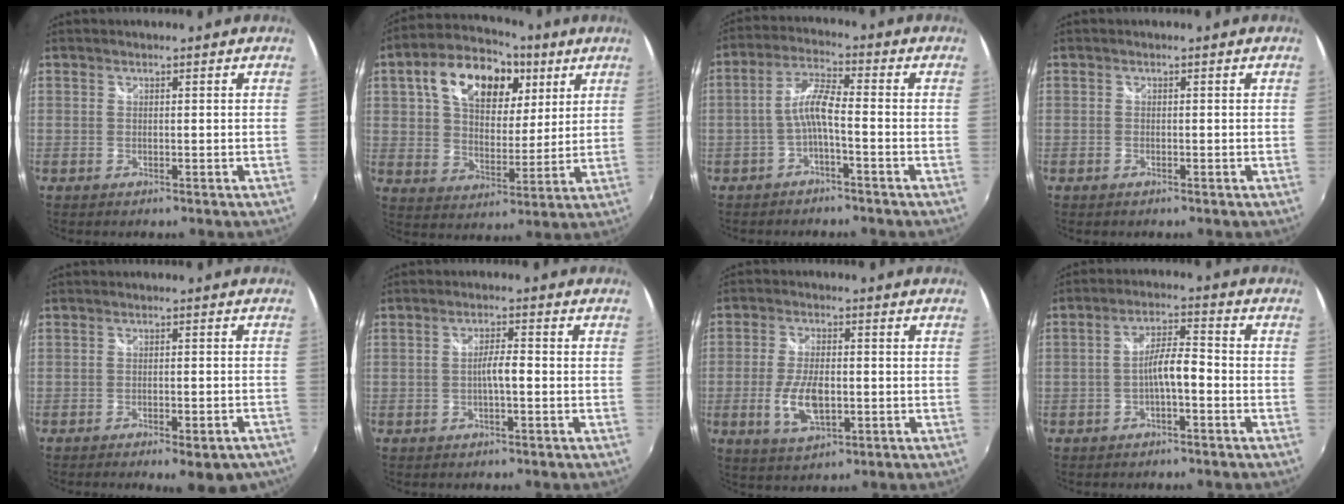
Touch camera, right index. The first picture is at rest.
{"total": 19.5, "force": [8.1, 11.9, 13.1], "torque": [-0.251, 0.044, 0.131]}
{"total": 5.4, "force": [-2.1, 0.7, 5.0], "torque": [-0.112, 0.013, -0.038]}
{"total": 0.6, "force": [-0.5, 0.4, 0.2], "torque": [-0.004, -0.001, -0.009]}
{"total": 8.3, "force": [-6.2, 2.5, 5.0], "torque": [-0.084, -0.014, -0.073]}
{"total": 2.9, "force": [-0.8, 0.4, 2.8], "torque": [-0.051, 0.005, -0.014]}
{"total": 6.4, "force": [-1.4, 3.0, 5.5], "torque": [-0.115, -0.007, -0.024]}
{"total": 5.0, "force": [-2.1, 1.0, 4.4], "torque": [-0.083, 0.011, -0.037]}